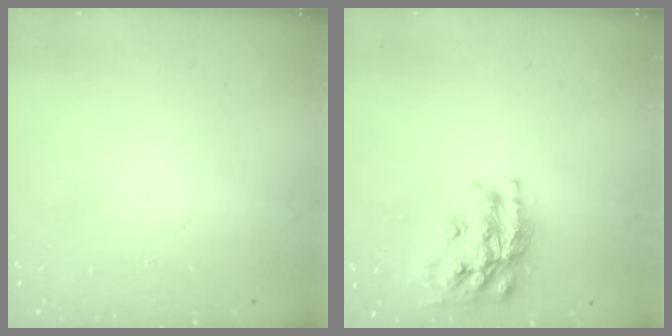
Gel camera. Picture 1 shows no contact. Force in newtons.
{"total": 18.2, "press": 18.1, "slide": 1.1}